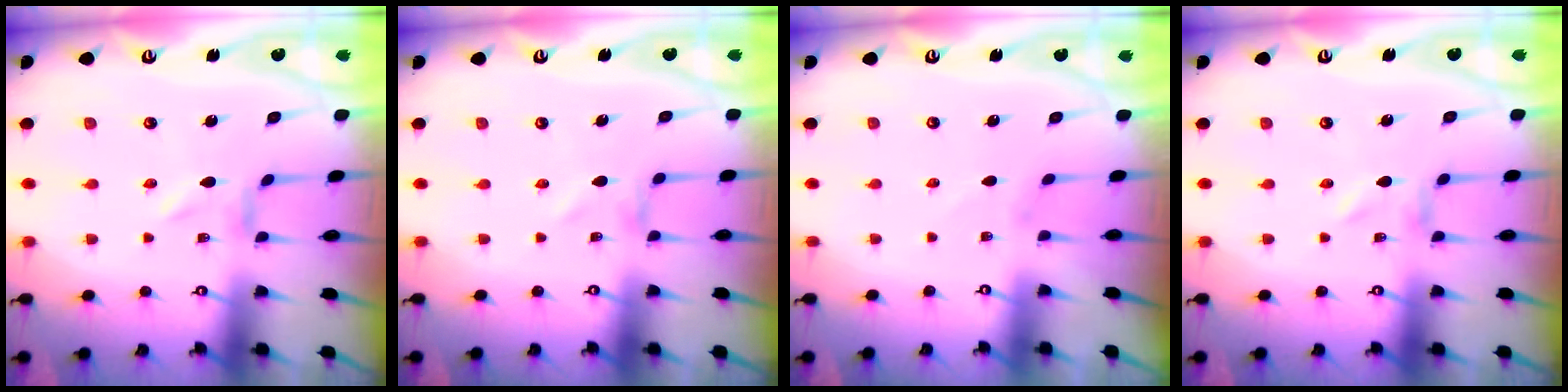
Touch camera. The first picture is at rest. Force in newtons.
{"total": 0.7, "press": 0.7, "slide": 0.1}
{"total": 0.9, "press": 0.9, "slide": 0.1}
{"total": 0.0}